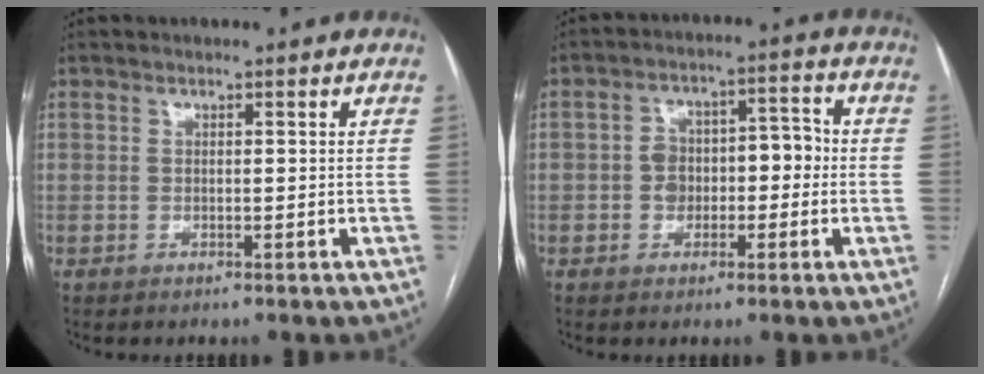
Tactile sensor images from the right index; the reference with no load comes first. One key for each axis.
{"total": 7.0, "fx": -0.9, "fy": 4.6, "fz": 5.2, "tx": -0.079, "ty": 0.041, "tz": -0.011}